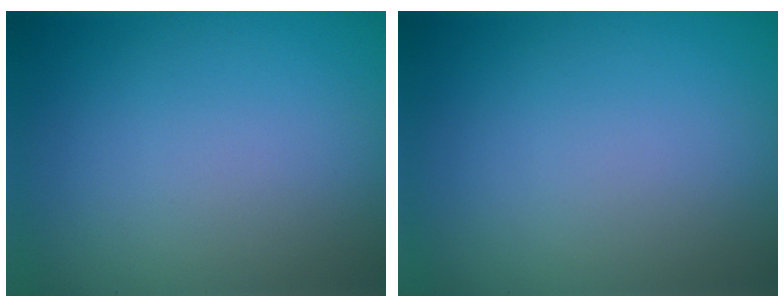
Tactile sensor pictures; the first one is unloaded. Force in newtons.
{"total": 0.0}